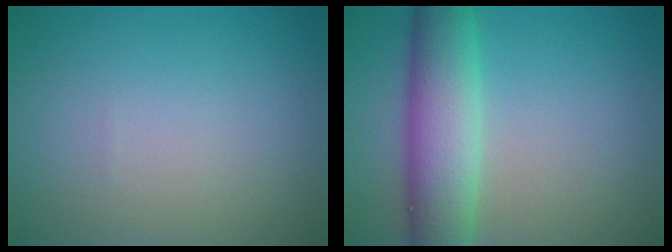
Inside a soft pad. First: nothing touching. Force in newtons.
{"total": 6.8, "press": 6.8, "slide": 0.3}